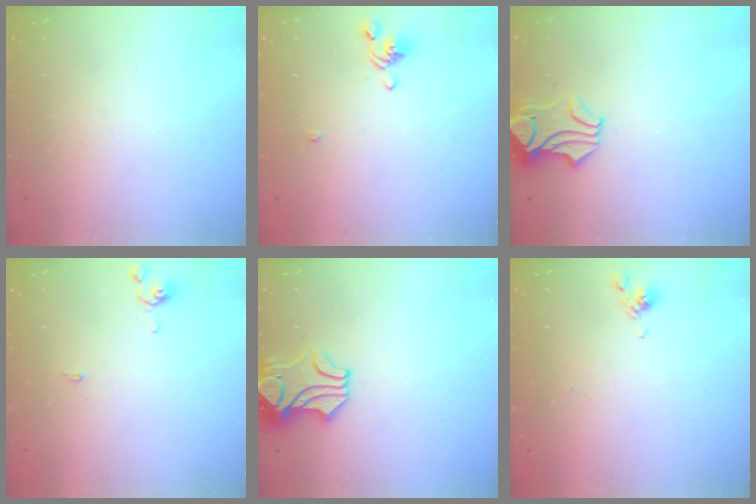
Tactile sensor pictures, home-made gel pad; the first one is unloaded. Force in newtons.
{"total": 0.8, "press": 0.8, "slide": 0.4}
{"total": 1.4, "press": 0.9, "slide": 1.0}
{"total": 0.7, "press": 0.6, "slide": 0.3}
{"total": 2.7, "press": 2.5, "slide": 1.1}
{"total": 5.9, "press": 5.8, "slide": 0.5}